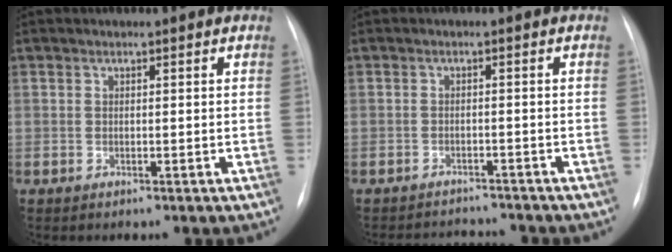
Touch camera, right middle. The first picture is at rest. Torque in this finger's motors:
{"motor_torque": [-0.01, 0.00, -0.01, -0.01]}